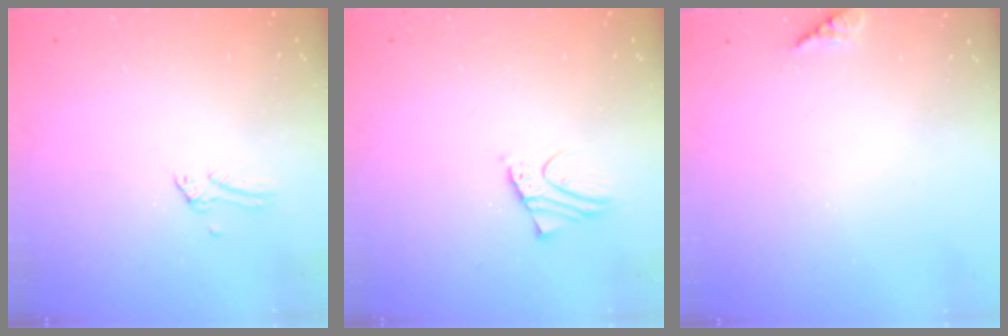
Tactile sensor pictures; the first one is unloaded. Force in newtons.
{"total": 2.0, "press": 2.0, "slide": 0.1}
{"total": 6.0, "press": 6.0, "slide": 0.6}